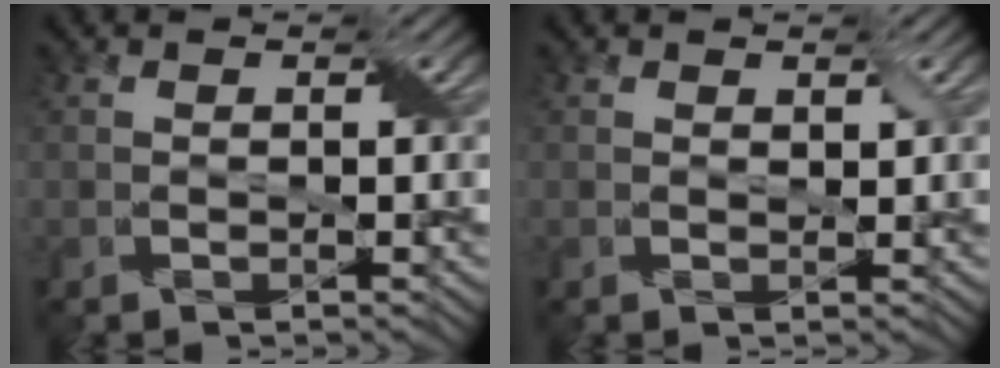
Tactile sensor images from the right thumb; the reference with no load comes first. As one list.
[{"total": 1.2, "force": [0.8, 0.6, 0.7], "torque": [-0.010, 0.001, 0.014]}]